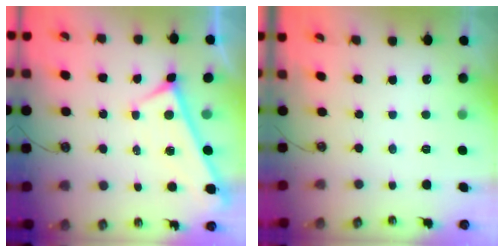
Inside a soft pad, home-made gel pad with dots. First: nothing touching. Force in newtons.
{"total": 0.0}